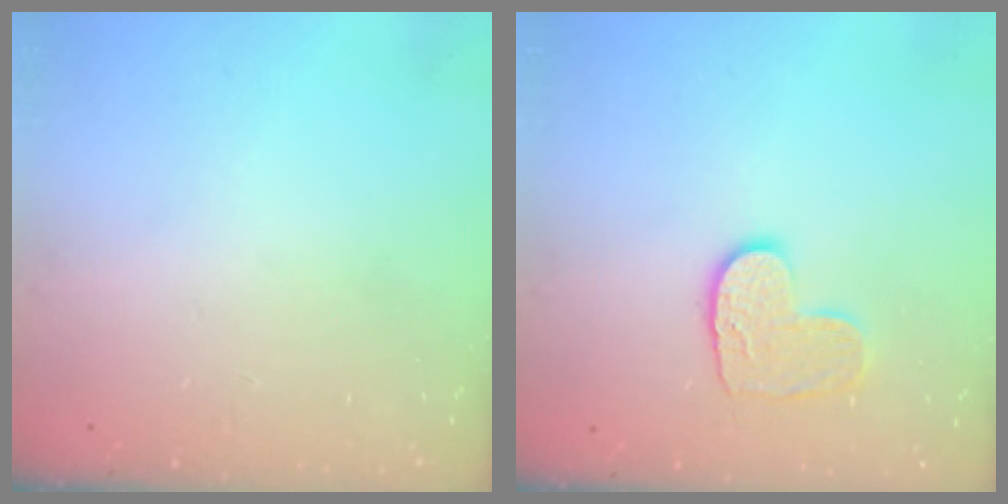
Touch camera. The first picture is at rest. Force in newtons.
{"total": 8.2, "press": 8.2, "slide": 0.5}